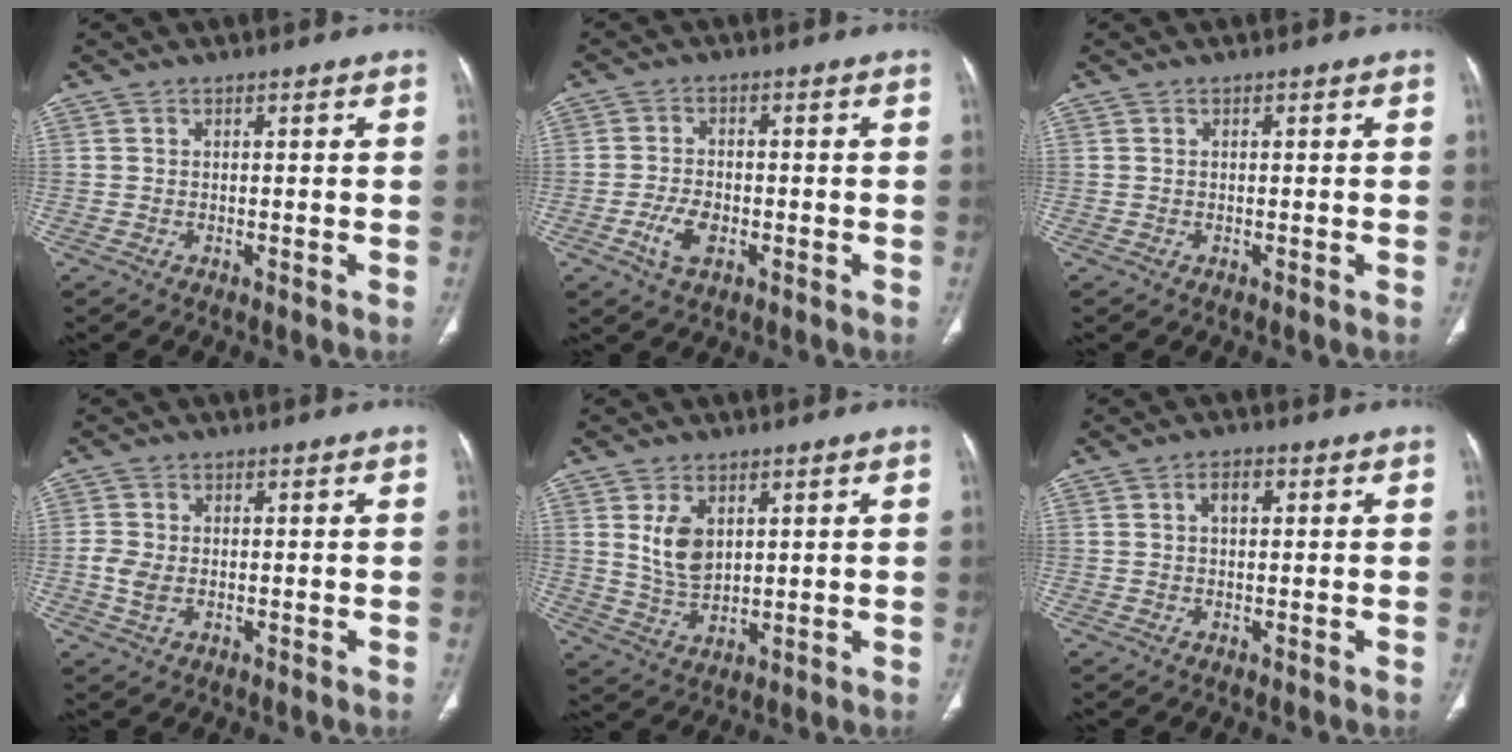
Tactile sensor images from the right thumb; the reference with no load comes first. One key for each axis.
{"total": 5.1, "fx": -1.9, "fy": 3.0, "fz": 3.7, "tx": -0.072, "ty": 0.009, "tz": -0.033}
{"total": 0.0}
{"total": 3.9, "fx": -0.6, "fy": 2.6, "fz": 2.8, "tx": -0.067, "ty": 0.005, "tz": -0.012}
{"total": 7.0, "fx": 2.3, "fy": 4.3, "fz": 5.0, "tx": -0.079, "ty": -0.016, "tz": 0.056}
{"total": 2.5, "fx": 0.6, "fy": 1.5, "fz": 1.9, "tx": -0.029, "ty": 0.011, "tz": 0.008}